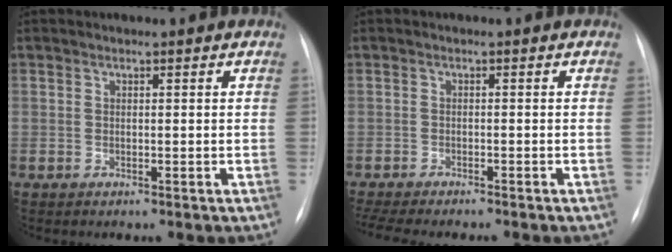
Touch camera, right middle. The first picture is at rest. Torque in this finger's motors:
{"motor_torque": [0.24, -0.28, 0.08, 0.05]}